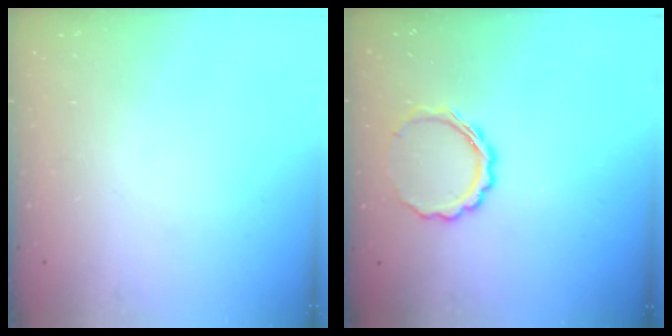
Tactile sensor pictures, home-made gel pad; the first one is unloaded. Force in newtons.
{"total": 7.8, "press": 7.7, "slide": 1.3}